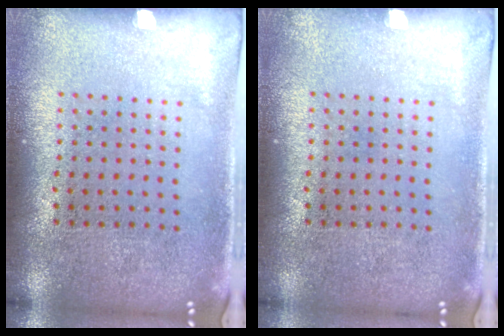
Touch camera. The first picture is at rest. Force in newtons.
{"total": 0.0}